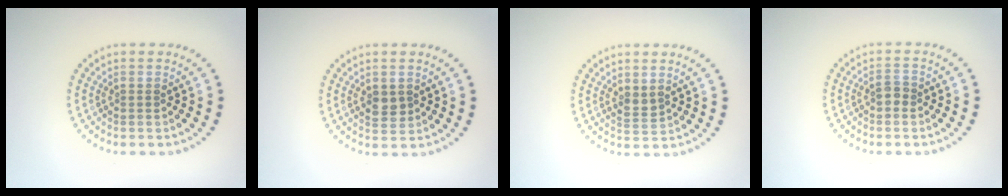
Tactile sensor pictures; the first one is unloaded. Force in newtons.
{"total": 1.8, "press": 1.8, "slide": 0.1}
{"total": 1.2, "press": 1.2, "slide": 0.5}
{"total": 1.3, "press": 1.3, "slide": 0.4}